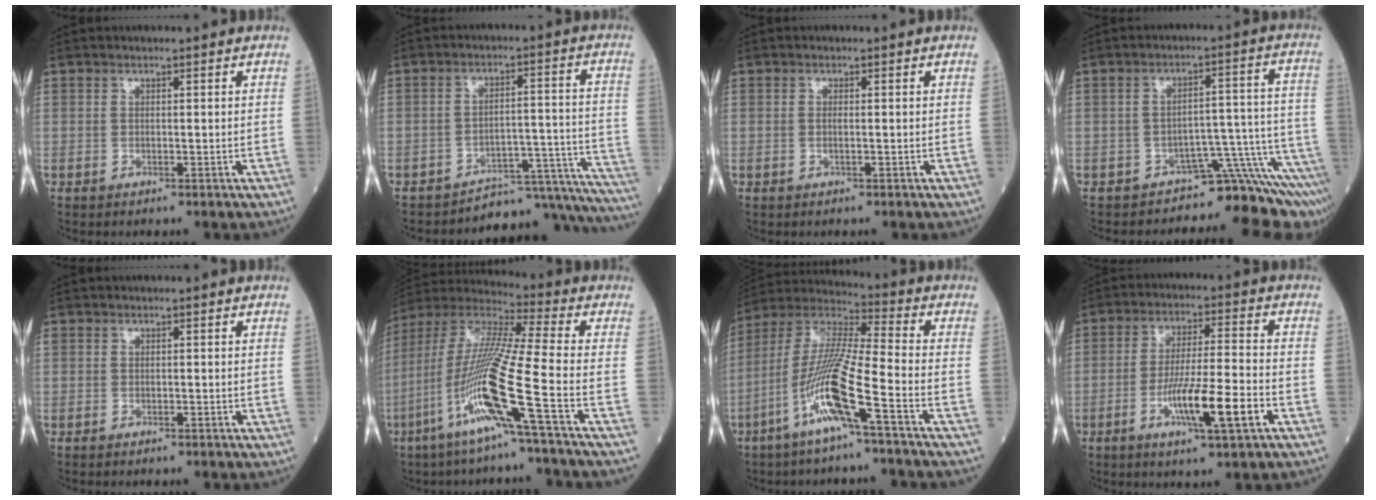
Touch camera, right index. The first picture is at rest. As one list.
[{"total": 12.6, "force": [-12.4, 1.6, -1.0], "torque": [0.041, 0.055, -0.161]}, {"total": 0.6, "force": [0.0, 0.1, 0.6], "torque": [-0.014, 0.001, 0.002]}, {"total": 8.4, "force": [-8.1, 0.3, 2.1], "torque": [0.011, 0.072, -0.107]}, {"total": 0.5, "force": [-0.3, 0.4, 0.2], "torque": [-0.008, 0.000, -0.008]}, {"total": 16.8, "force": [-6.5, -1.5, 15.4], "torque": [-0.319, -0.018, -0.132]}, {"total": 13.2, "force": [-5.7, -0.1, 11.9], "torque": [-0.250, -0.006, -0.116]}, {"total": 10.7, "force": [-4.0, 0.4, 9.9], "torque": [-0.177, -0.008, -0.068]}]